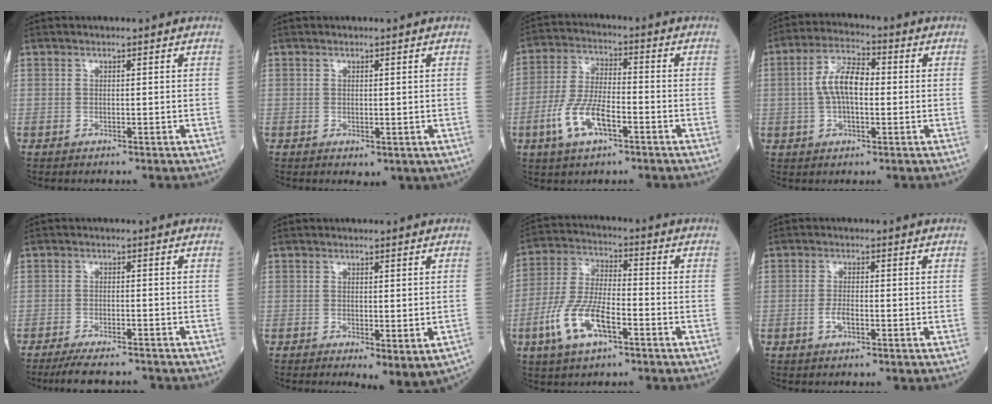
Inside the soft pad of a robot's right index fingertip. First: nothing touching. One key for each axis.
{"total": 1.6, "fx": -0.1, "fy": 1.1, "fz": 1.2, "tx": -0.019, "ty": -0.005, "tz": 0.009}
{"total": 9.0, "fx": -3.8, "fy": 3.1, "fz": 7.5, "tx": -0.162, "ty": 0.000, "tz": -0.074}
{"total": 7.6, "fx": 0.3, "fy": 3.2, "fz": 6.9, "tx": -0.144, "ty": 0.017, "tz": -0.001}
{"total": 7.6, "fx": -7.0, "fy": 1.2, "fz": 2.7, "tx": -0.037, "ty": -0.010, "tz": -0.109}
{"total": 5.3, "fx": -2.2, "fy": 1.4, "fz": 4.6, "tx": -0.053, "ty": -0.013, "tz": -0.023}
{"total": 10.9, "fx": -4.7, "fy": 3.7, "fz": 9.1, "tx": -0.199, "ty": -0.001, "tz": -0.090}
{"total": 2.3, "fx": -0.9, "fy": 0.7, "fz": 2.0, "tx": -0.040, "ty": 0.001, "tz": -0.017}